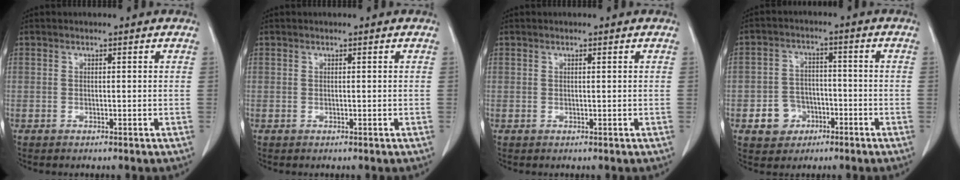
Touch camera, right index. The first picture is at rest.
{"total": 0.0}
{"total": 0.6, "force": [0.1, 0.2, 0.5], "torque": [-0.014, 0.002, 0.005]}
{"total": 6.6, "force": [-2.8, 5.6, 2.1], "torque": [-0.043, 0.021, -0.035]}